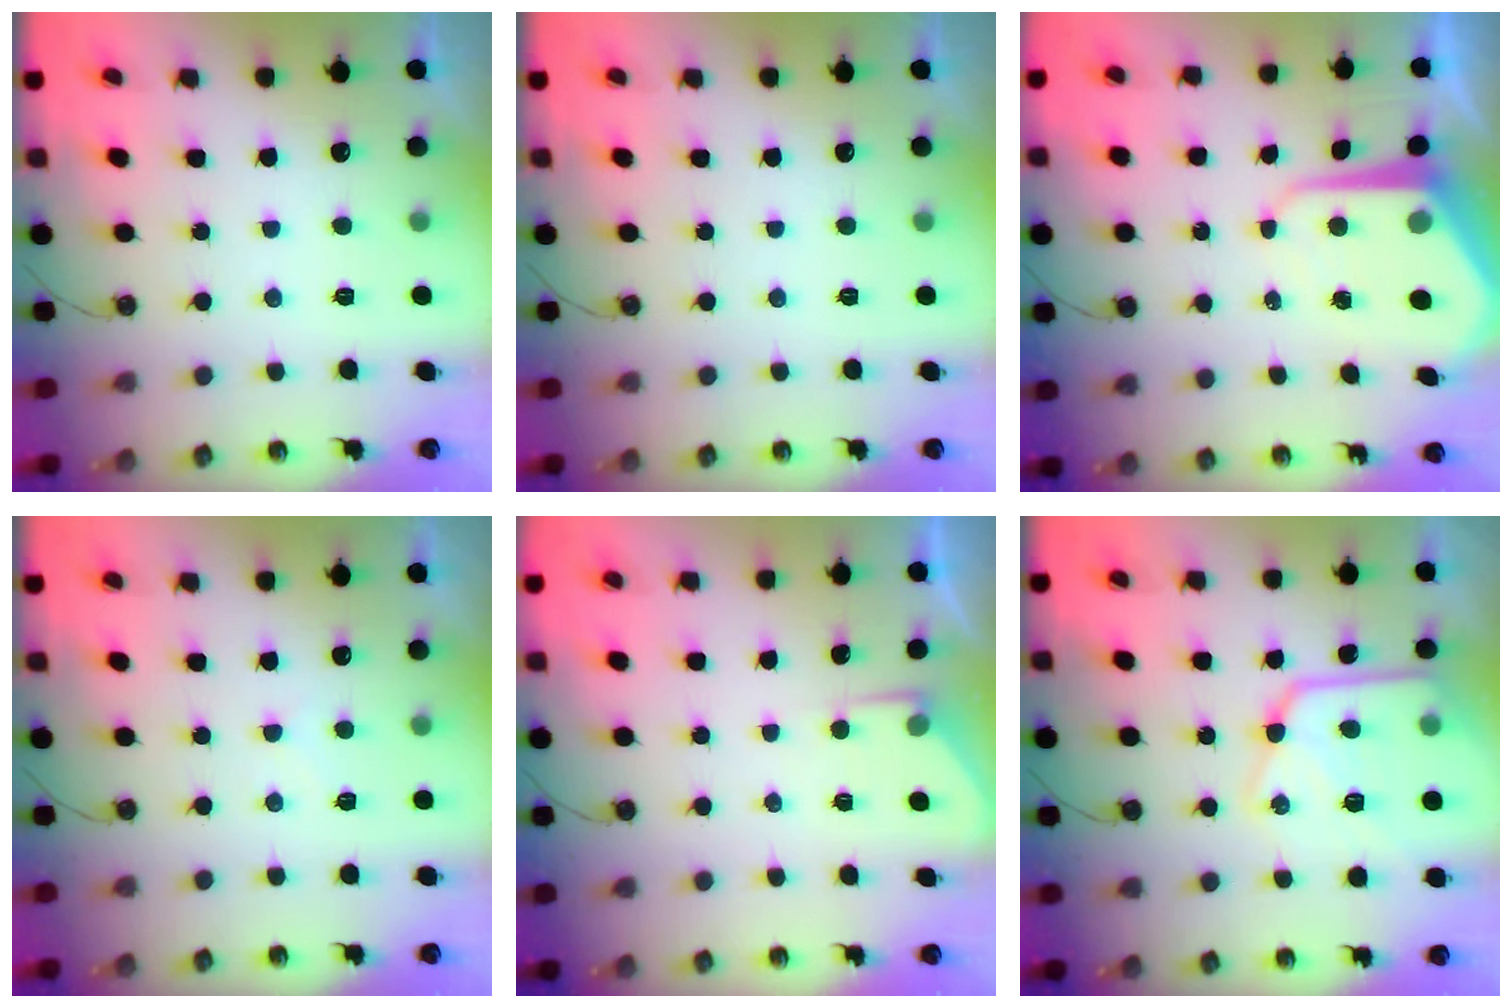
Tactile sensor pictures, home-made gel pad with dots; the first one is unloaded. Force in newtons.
{"total": 0.0}
{"total": 9.5, "press": 9.5, "slide": 0.7}
{"total": 4.7, "press": 4.6, "slide": 0.6}
{"total": 3.5, "press": 3.5, "slide": 0.6}
{"total": 17.6, "press": 17.5, "slide": 1.6}